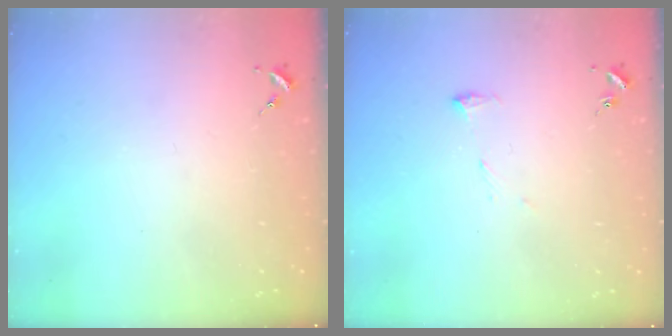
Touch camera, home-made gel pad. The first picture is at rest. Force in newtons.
{"total": 6.5, "press": 6.5, "slide": 0.7}